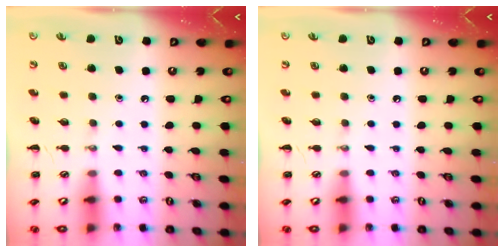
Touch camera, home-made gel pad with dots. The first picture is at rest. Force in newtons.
{"total": 0.0}